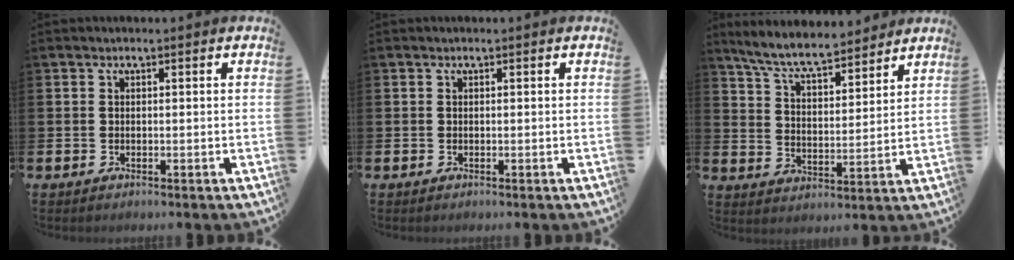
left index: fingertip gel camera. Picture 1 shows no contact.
{"total": 0.0}
{"total": 7.4, "force": [6.9, 1.1, 2.6], "torque": [-0.076, -0.041, 0.120]}